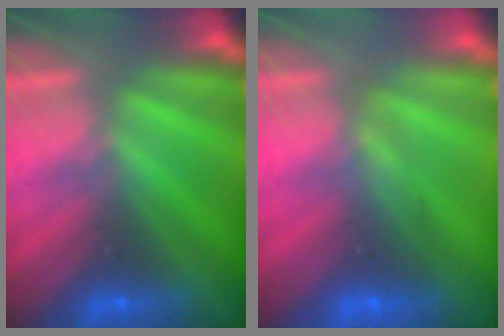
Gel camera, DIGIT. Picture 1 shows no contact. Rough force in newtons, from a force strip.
{"total": 1.7}